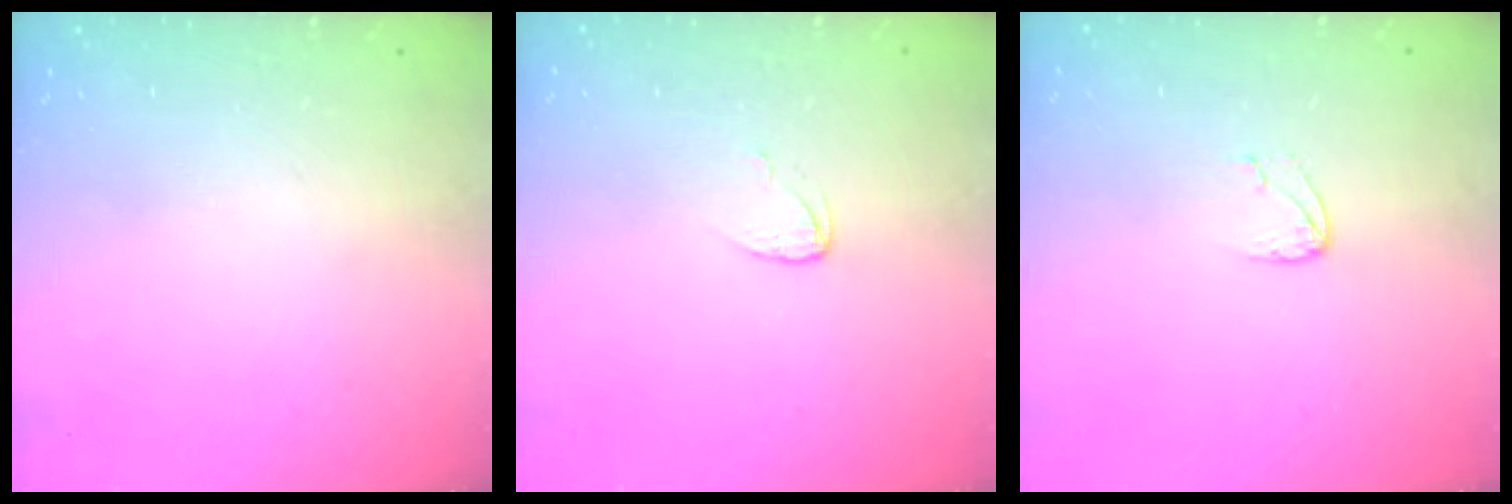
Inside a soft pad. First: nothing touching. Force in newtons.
{"total": 3.0, "press": 3.0, "slide": 0.3}
{"total": 4.2, "press": 4.2, "slide": 0.4}